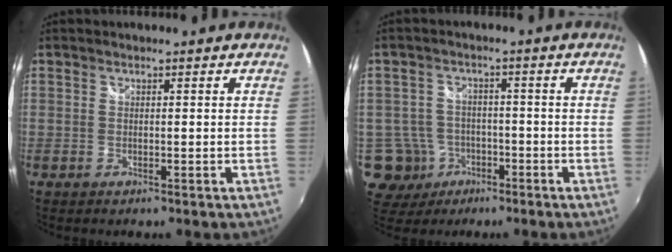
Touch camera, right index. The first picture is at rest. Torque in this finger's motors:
{"motor_torque": [-0.46, 0.10, -1.05, -0.21]}